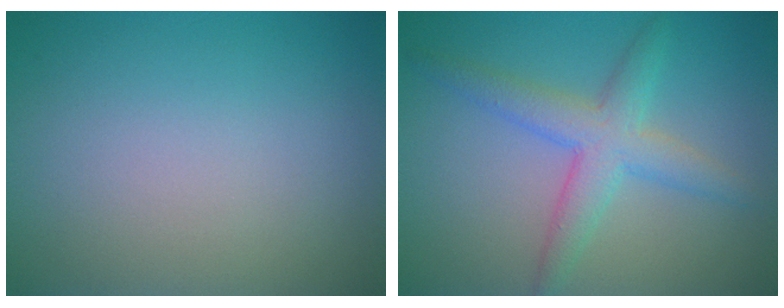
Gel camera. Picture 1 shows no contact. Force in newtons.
{"total": 4.0, "press": 4.0, "slide": 0.1}